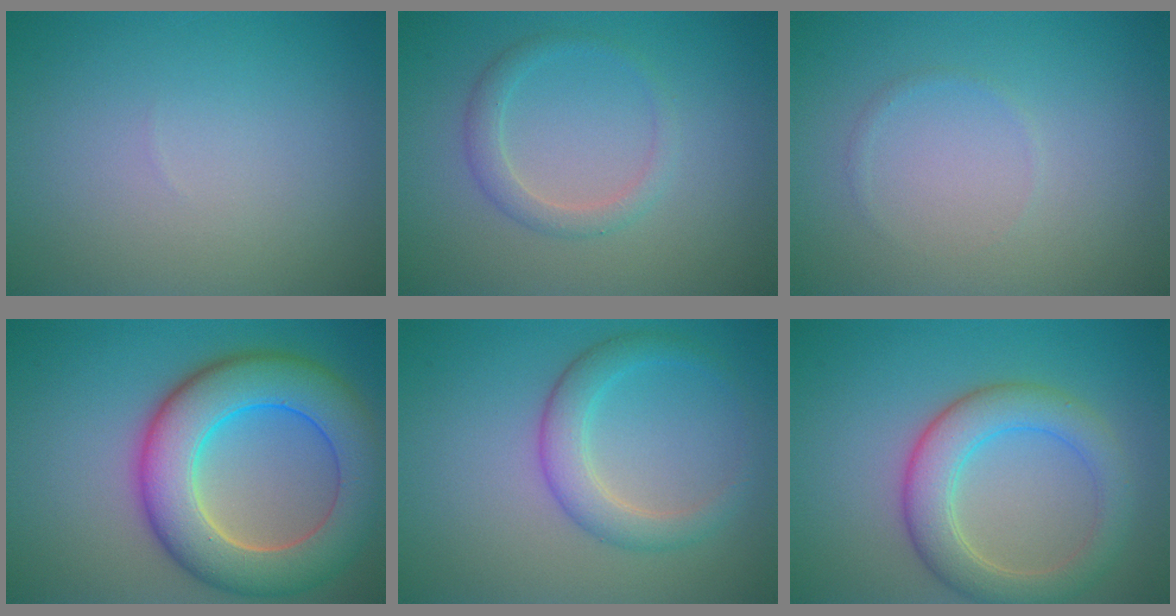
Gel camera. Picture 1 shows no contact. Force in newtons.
{"total": 1.9, "press": 1.9, "slide": 0.2}
{"total": 0.5, "press": 0.5, "slide": 0.0}
{"total": 10.0, "press": 10.0, "slide": 0.5}
{"total": 2.6, "press": 2.6, "slide": 0.2}
{"total": 5.3, "press": 5.3, "slide": 0.4}